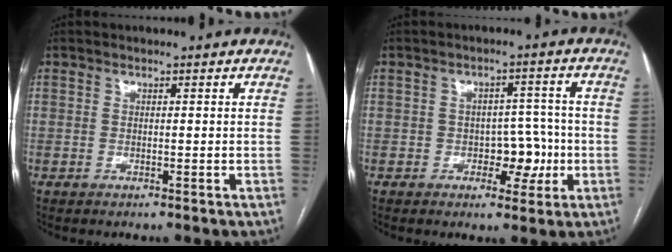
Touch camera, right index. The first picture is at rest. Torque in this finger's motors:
{"motor_torque": [0.13, 0.07, 0.04, 0.02]}